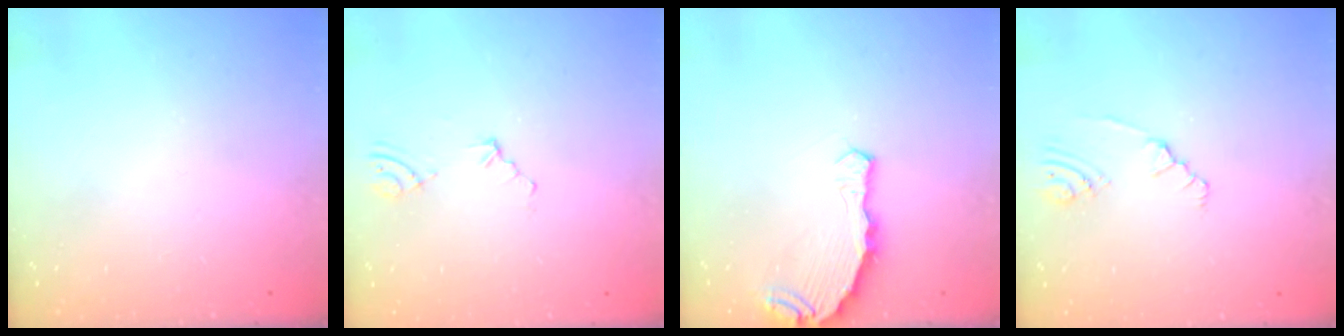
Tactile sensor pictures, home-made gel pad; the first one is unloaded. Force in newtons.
{"total": 2.7, "press": 1.9, "slide": 2.0}
{"total": 8.1, "press": 6.5, "slide": 4.9}
{"total": 2.1, "press": 1.8, "slide": 1.1}